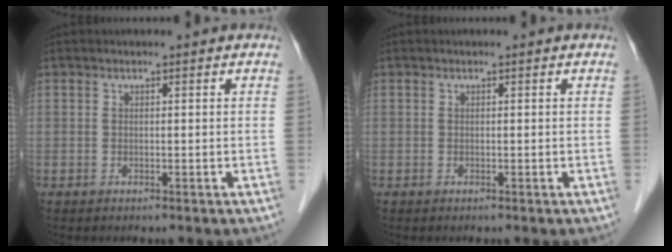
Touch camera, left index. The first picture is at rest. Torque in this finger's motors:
{"motor_torque": [0.00, 0.00, 0.00, 0.00]}